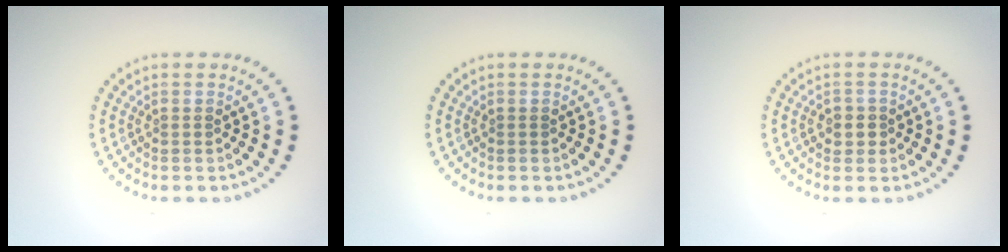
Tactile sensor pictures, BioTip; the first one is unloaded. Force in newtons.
{"total": 0.0}
{"total": 1.5, "press": 1.4, "slide": 0.6}